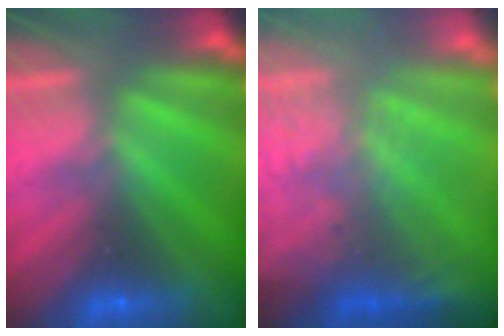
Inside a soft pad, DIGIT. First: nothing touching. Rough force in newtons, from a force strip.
{"total": 8.6}